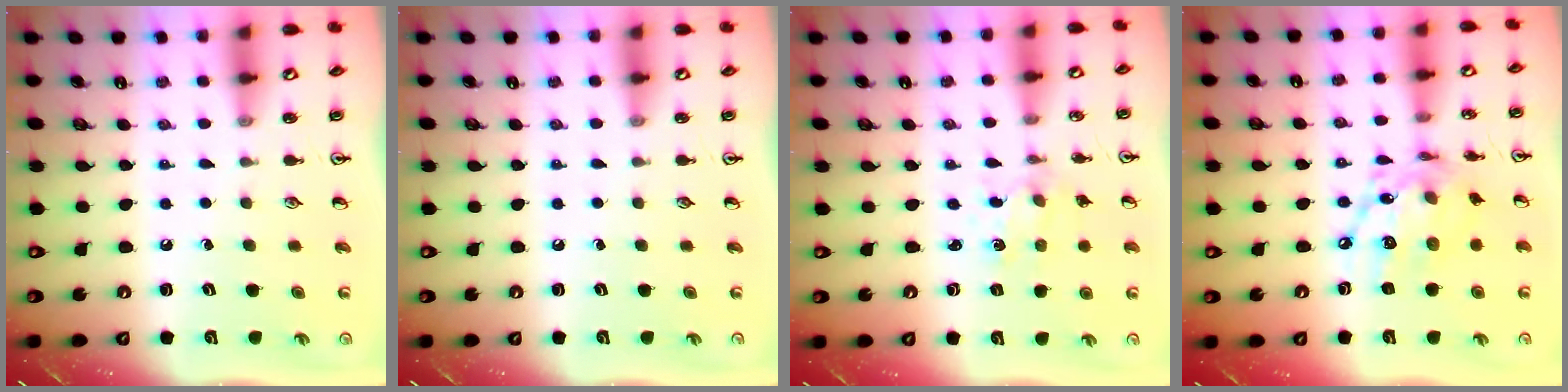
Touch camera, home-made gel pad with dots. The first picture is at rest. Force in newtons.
{"total": 0.0}
{"total": 1.5, "press": 1.4, "slide": 0.3}
{"total": 15.0, "press": 15.0, "slide": 0.8}